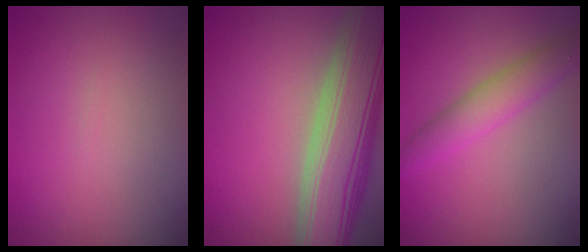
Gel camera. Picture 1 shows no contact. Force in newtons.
{"total": 10.4, "press": 10.4, "slide": 0.6}
{"total": 3.0, "press": 3.0, "slide": 0.1}